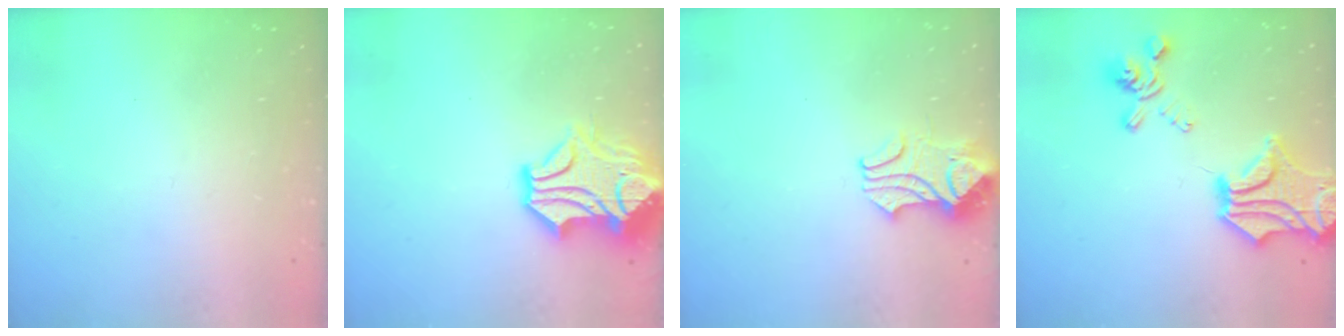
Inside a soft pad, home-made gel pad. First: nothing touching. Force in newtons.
{"total": 6.3, "press": 6.0, "slide": 1.9}
{"total": 2.1, "press": 2.0, "slide": 0.7}
{"total": 9.2, "press": 8.7, "slide": 2.9}